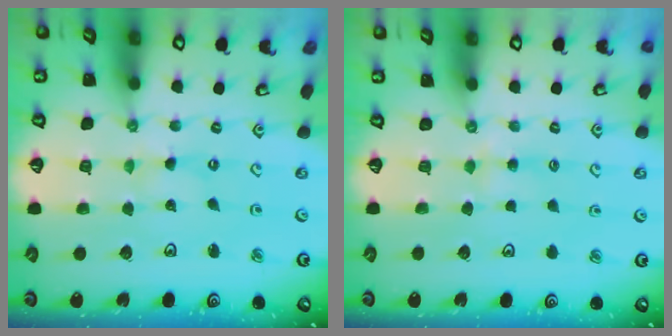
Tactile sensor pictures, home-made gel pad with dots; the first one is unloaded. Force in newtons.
{"total": 3.3, "press": 3.2, "slide": 0.5}